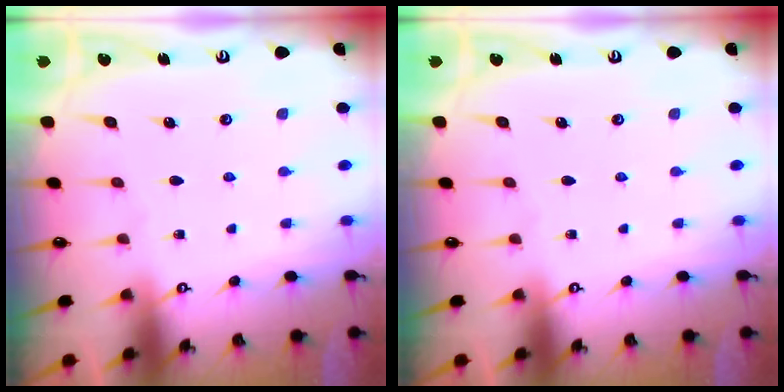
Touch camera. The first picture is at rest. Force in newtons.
{"total": 0.0}